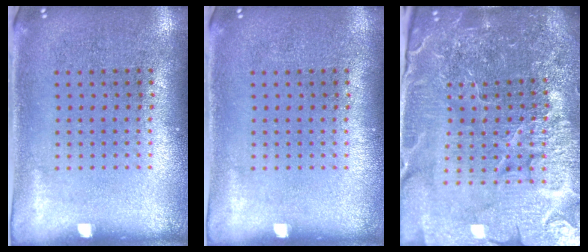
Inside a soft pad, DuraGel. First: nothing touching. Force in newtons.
{"total": 0.0}
{"total": 6.3, "press": 5.6, "slide": 2.9}